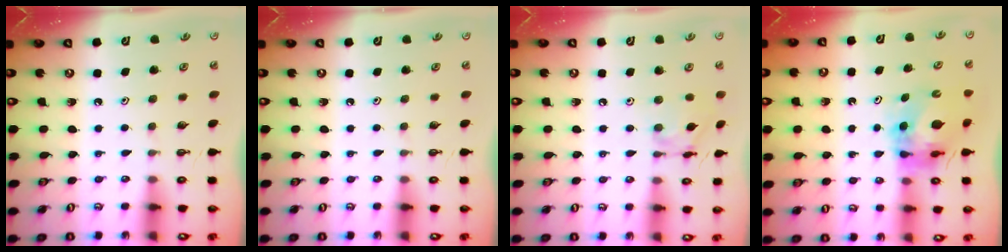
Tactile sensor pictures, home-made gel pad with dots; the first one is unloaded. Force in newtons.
{"total": 0.0}
{"total": 10.2, "press": 10.2, "slide": 0.6}
{"total": 10.0, "press": 10.0, "slide": 1.0}